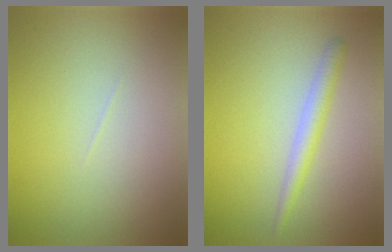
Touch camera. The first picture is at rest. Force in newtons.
{"total": 1.9, "press": 1.9, "slide": 0.1}